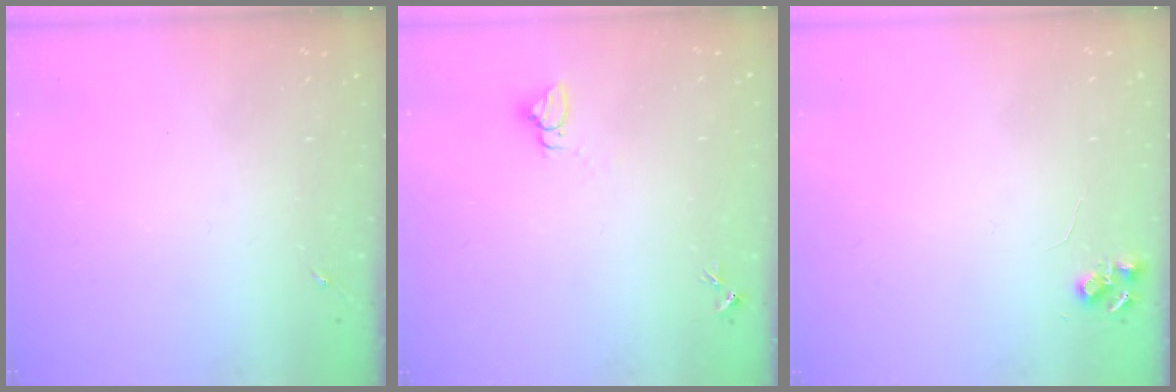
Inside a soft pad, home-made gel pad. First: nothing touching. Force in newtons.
{"total": 2.7, "press": 2.7, "slide": 0.1}
{"total": 5.8, "press": 5.8, "slide": 0.8}